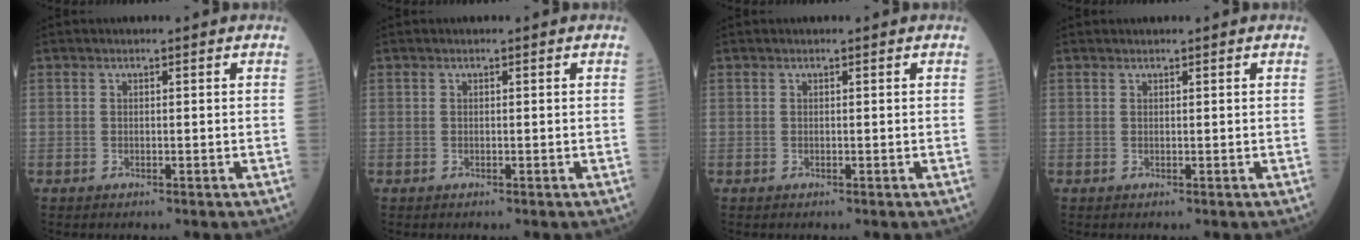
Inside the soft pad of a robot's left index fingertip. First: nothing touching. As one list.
[{"total": 0.0}, {"total": 0.0}, {"total": 0.7, "force": [0.7, 0.0, 0.1], "torque": [-0.006, 0.007, 0.014]}]